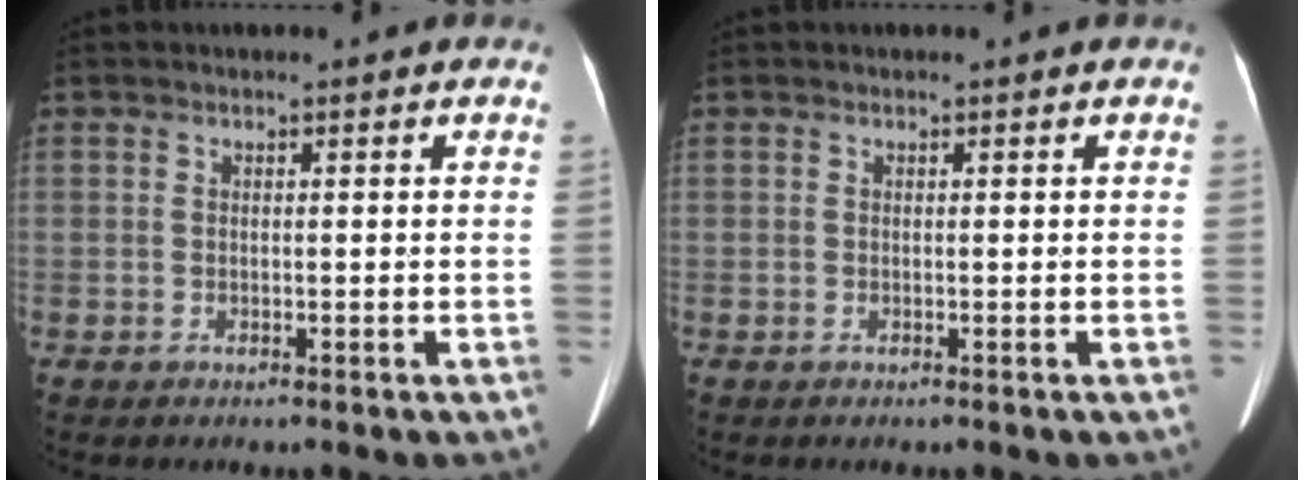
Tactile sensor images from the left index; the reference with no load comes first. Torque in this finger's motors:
{"motor_torque": [0.09, 0.02, -0.07, 0.01]}